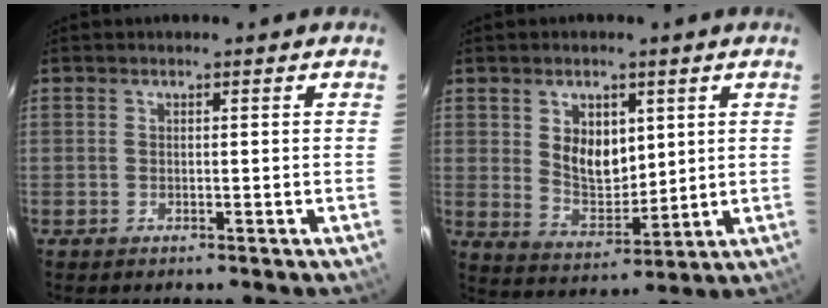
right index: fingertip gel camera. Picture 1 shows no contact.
{"total": 8.7, "force": [2.8, 5.7, 5.9], "torque": [-0.102, -0.003, 0.065]}